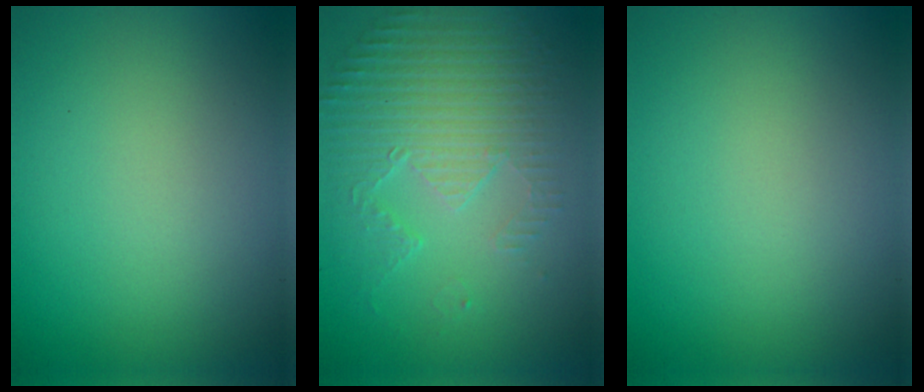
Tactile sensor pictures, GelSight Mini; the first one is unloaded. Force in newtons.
{"total": 5.4, "press": 3.6, "slide": 4.1}
{"total": 0.0}